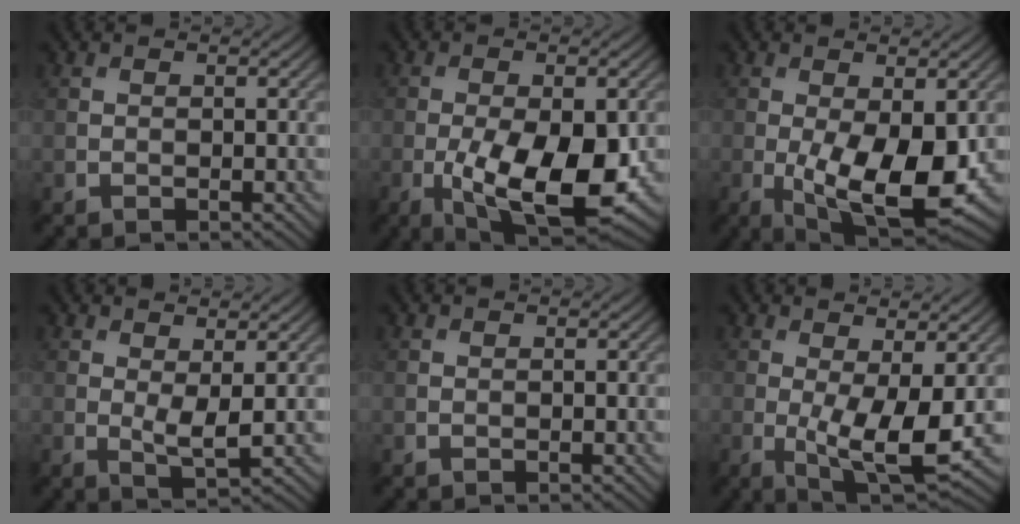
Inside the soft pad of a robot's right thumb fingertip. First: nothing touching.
{"total": 12.8, "force": [-3.5, 5.4, 11.1], "torque": [-0.189, -0.026, -0.049]}
{"total": 11.0, "force": [-2.0, 4.5, 9.8], "torque": [-0.184, -0.036, -0.016]}
{"total": 2.6, "force": [0.6, 0.6, 2.5], "torque": [-0.052, -0.009, 0.015]}
{"total": 0.0}
{"total": 7.7, "force": [-0.8, 2.3, 7.3], "torque": [-0.142, -0.017, -0.005]}